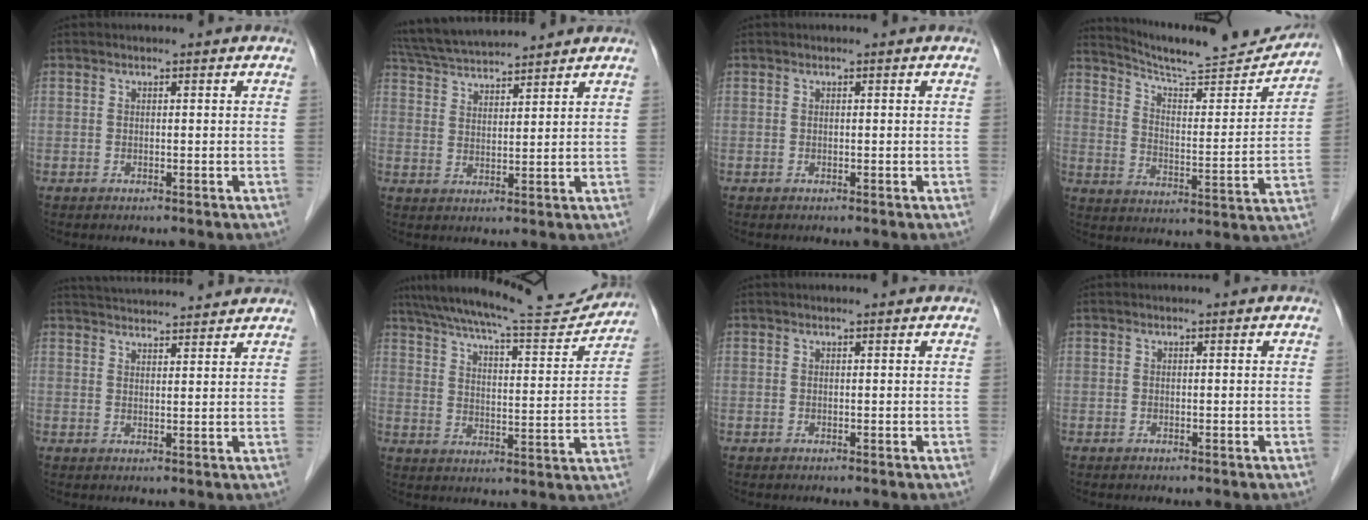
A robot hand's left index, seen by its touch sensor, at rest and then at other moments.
{"total": 10.7, "force": [10.1, 0.6, 3.5], "torque": [-0.074, 0.033, 0.177]}
{"total": 0.0}
{"total": 18.1, "force": [17.4, 1.1, 5.0], "torque": [-0.084, -0.040, 0.248]}
{"total": 12.2, "force": [11.6, 1.0, 3.7], "torque": [-0.064, 0.030, 0.164]}
{"total": 19.2, "force": [17.8, 1.5, 7.1], "torque": [-0.120, -0.011, 0.253]}
{"total": 1.0, "force": [0.9, 0.0, 0.5], "torque": [-0.007, 0.012, 0.016]}
{"total": 0.0}